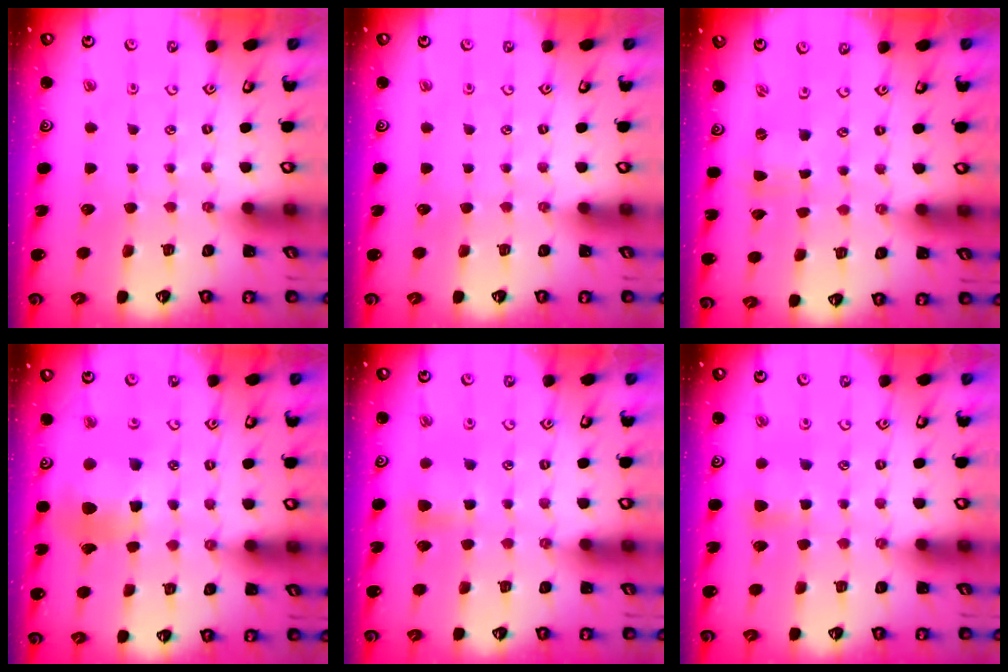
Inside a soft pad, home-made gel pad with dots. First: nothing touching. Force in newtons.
{"total": 0.0}
{"total": 0.0}
{"total": 10.4, "press": 10.4, "slide": 1.2}
{"total": 5.2, "press": 5.2, "slide": 0.6}
{"total": 4.8, "press": 4.7, "slide": 0.7}